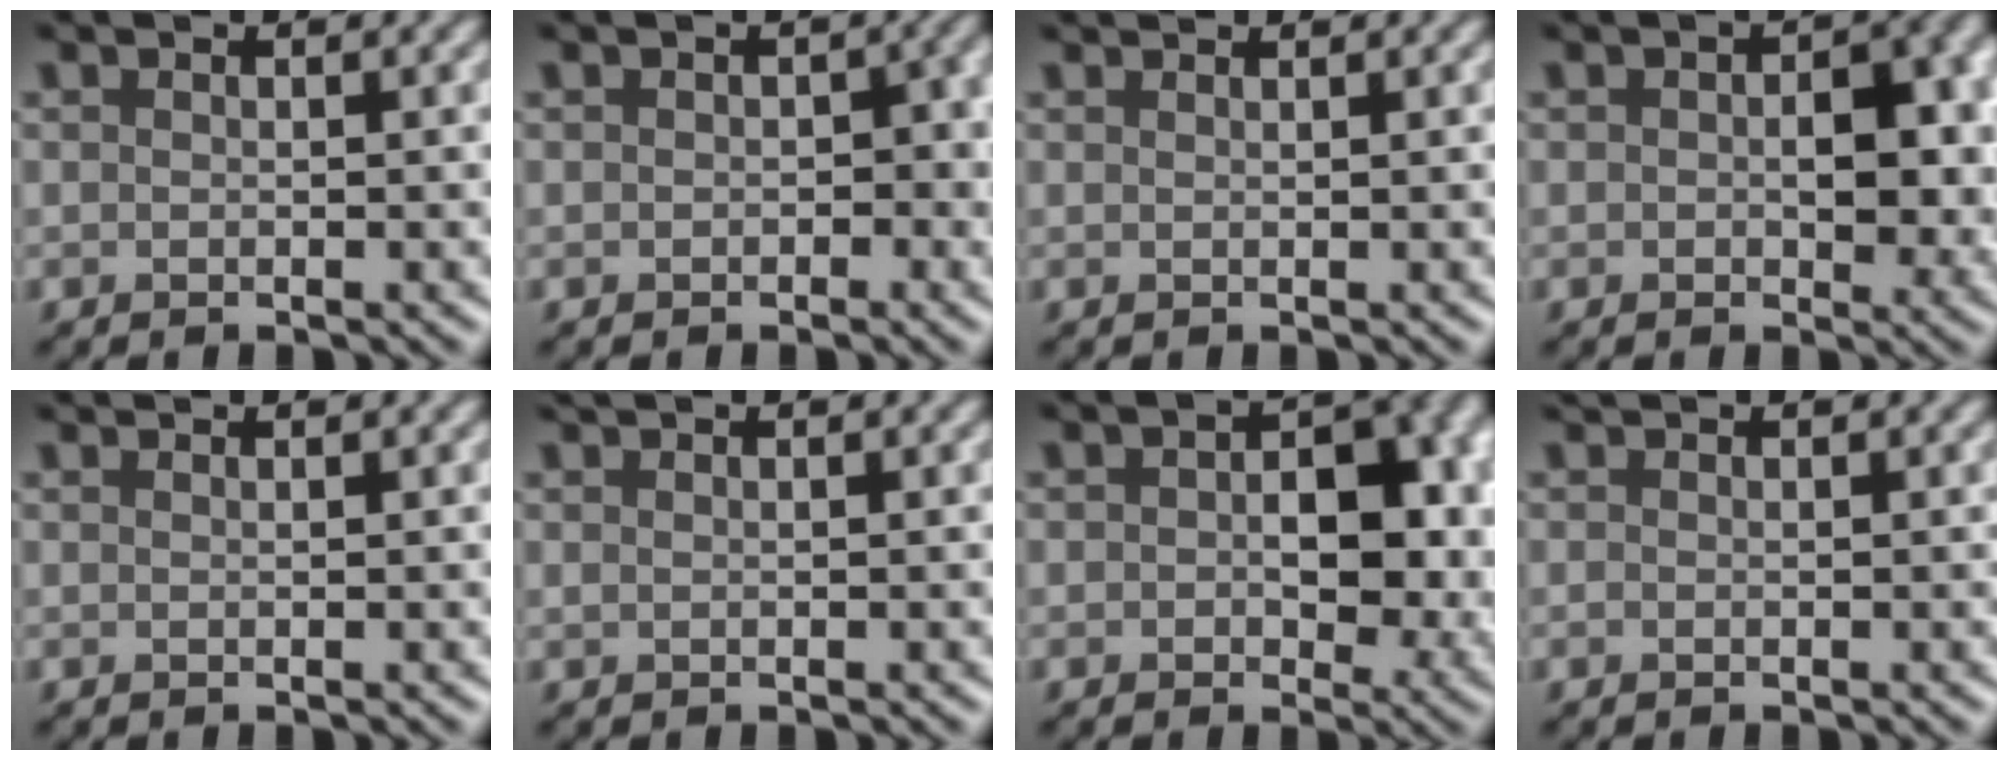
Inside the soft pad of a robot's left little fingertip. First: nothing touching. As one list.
[{"total": 2.6, "force": [-0.4, 1.9, 1.7], "torque": [-0.022, -0.003, -0.008]}, {"total": 1.0, "force": [1.0, -0.3, 0.1], "torque": [-0.004, 0.003, 0.013]}, {"total": 5.6, "force": [0.1, 3.3, 4.5], "torque": [-0.060, 0.000, -0.001]}, {"total": 0.7, "force": [0.7, -0.3, 0.1], "torque": [-0.002, 0.002, 0.010]}, {"total": 0.8, "force": [0.8, -0.1, 0.2], "torque": [-0.007, 0.004, 0.016]}, {"total": 8.1, "force": [0.4, 4.9, 6.4], "torque": [-0.084, 0.000, 0.002]}, {"total": 0.6, "force": [0.5, -0.1, 0.0], "torque": [-0.002, 0.003, 0.011]}]